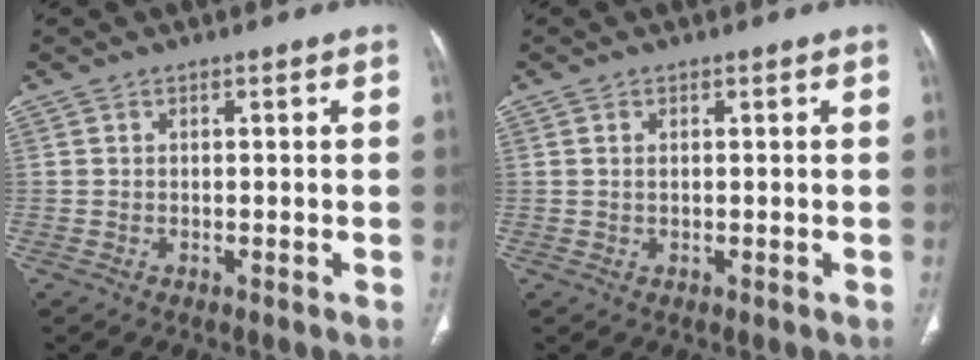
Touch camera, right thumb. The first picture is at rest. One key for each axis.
{"total": 0.7, "fx": 0.2, "fy": 0.4, "fz": 0.5, "tx": -0.013, "ty": 0.001, "tz": 0.006}